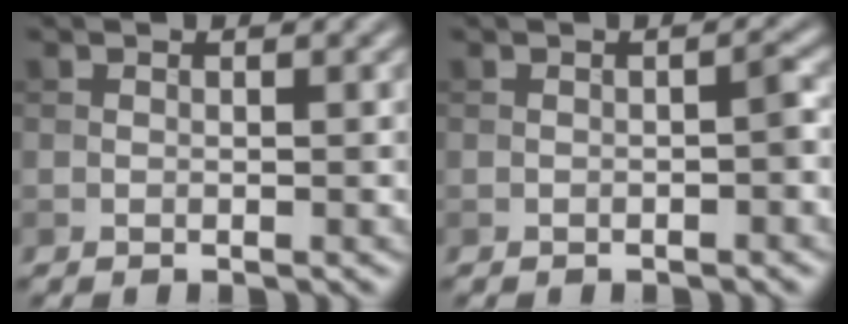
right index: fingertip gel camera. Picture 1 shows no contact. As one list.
[{"total": 1.0, "force": [-0.4, 0.1, 0.9], "torque": [-0.013, 0.006, -0.004]}]